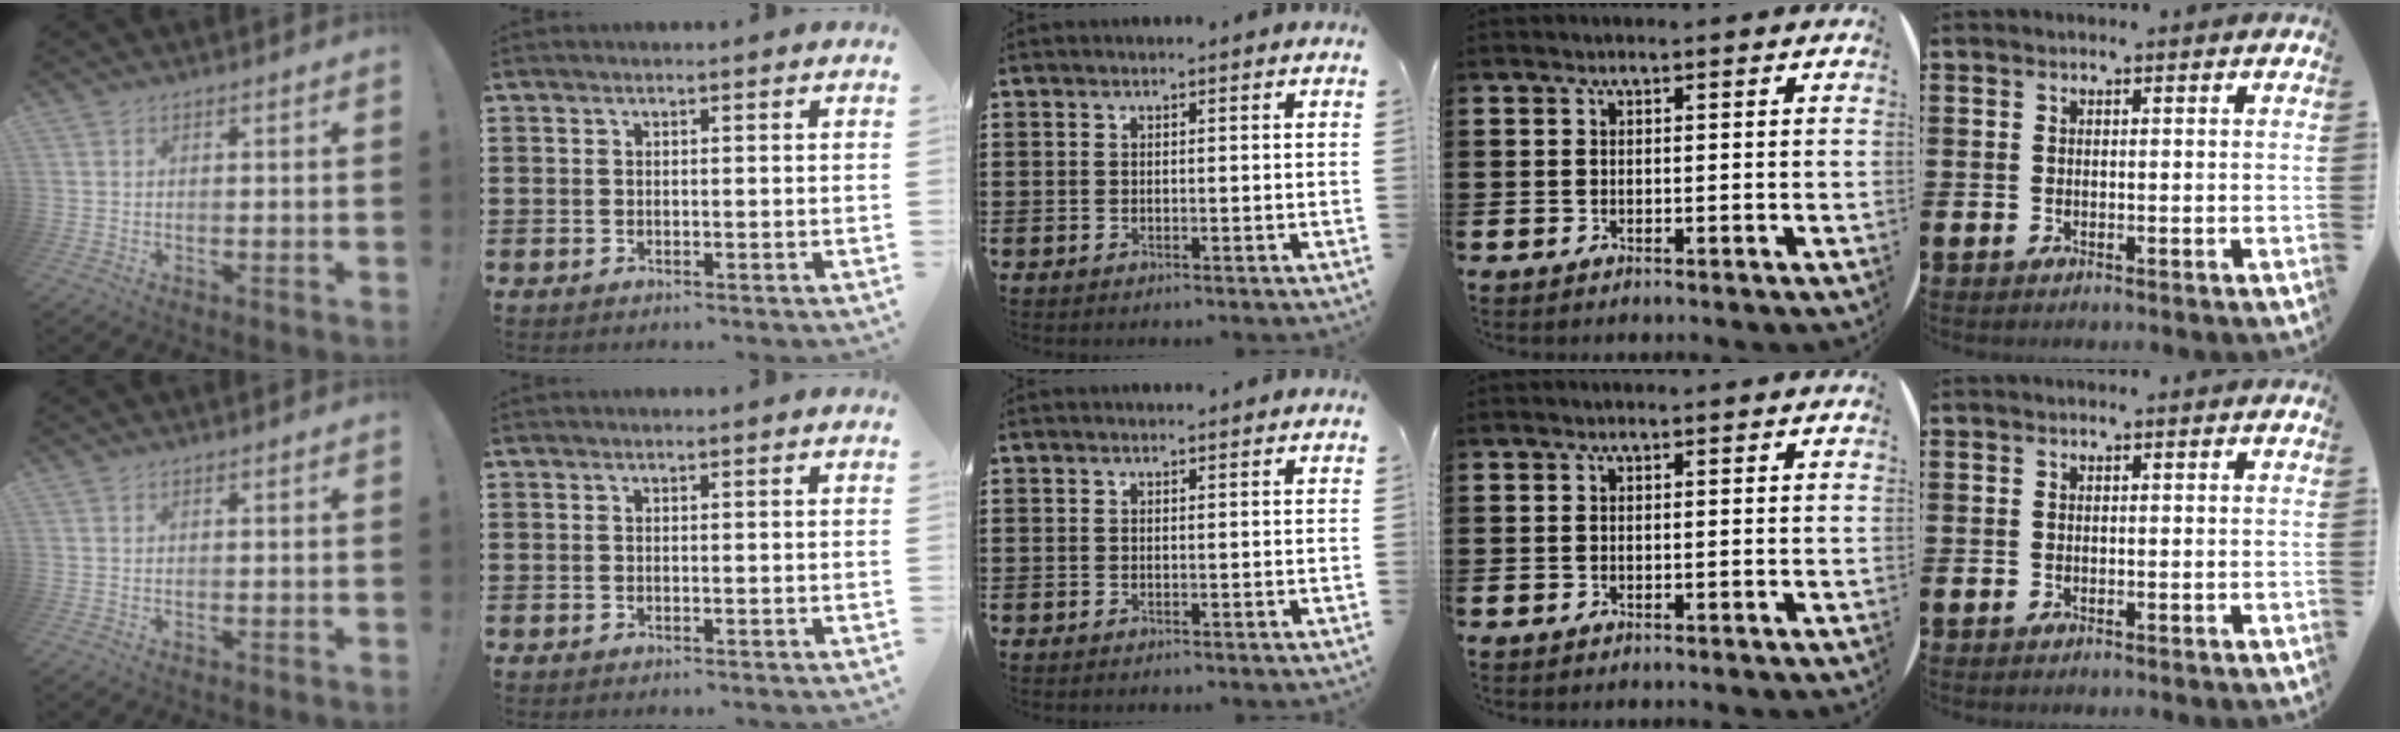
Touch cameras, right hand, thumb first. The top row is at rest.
{}